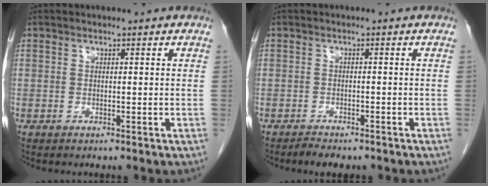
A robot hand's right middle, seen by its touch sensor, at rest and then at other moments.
{"total": 2.8, "force": [-2.3, 0.8, 1.3], "torque": [-0.025, -0.007, -0.031]}